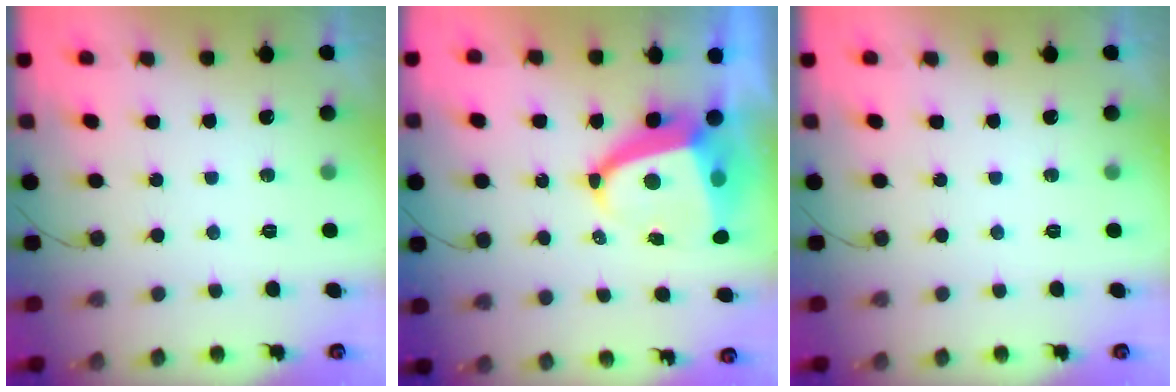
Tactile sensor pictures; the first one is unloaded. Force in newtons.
{"total": 10.2, "press": 10.1, "slide": 1.3}
{"total": 0.0}